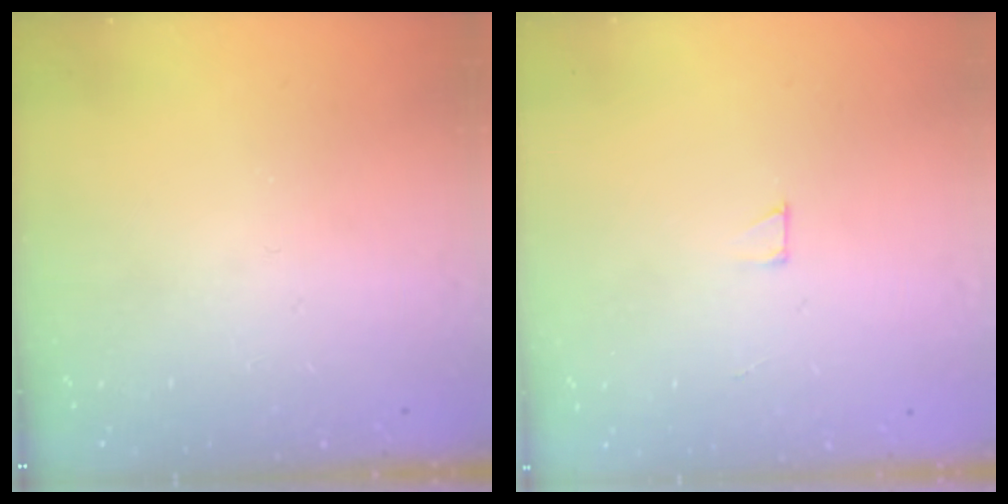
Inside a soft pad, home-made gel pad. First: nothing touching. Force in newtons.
{"total": 2.0, "press": 2.0, "slide": 0.0}